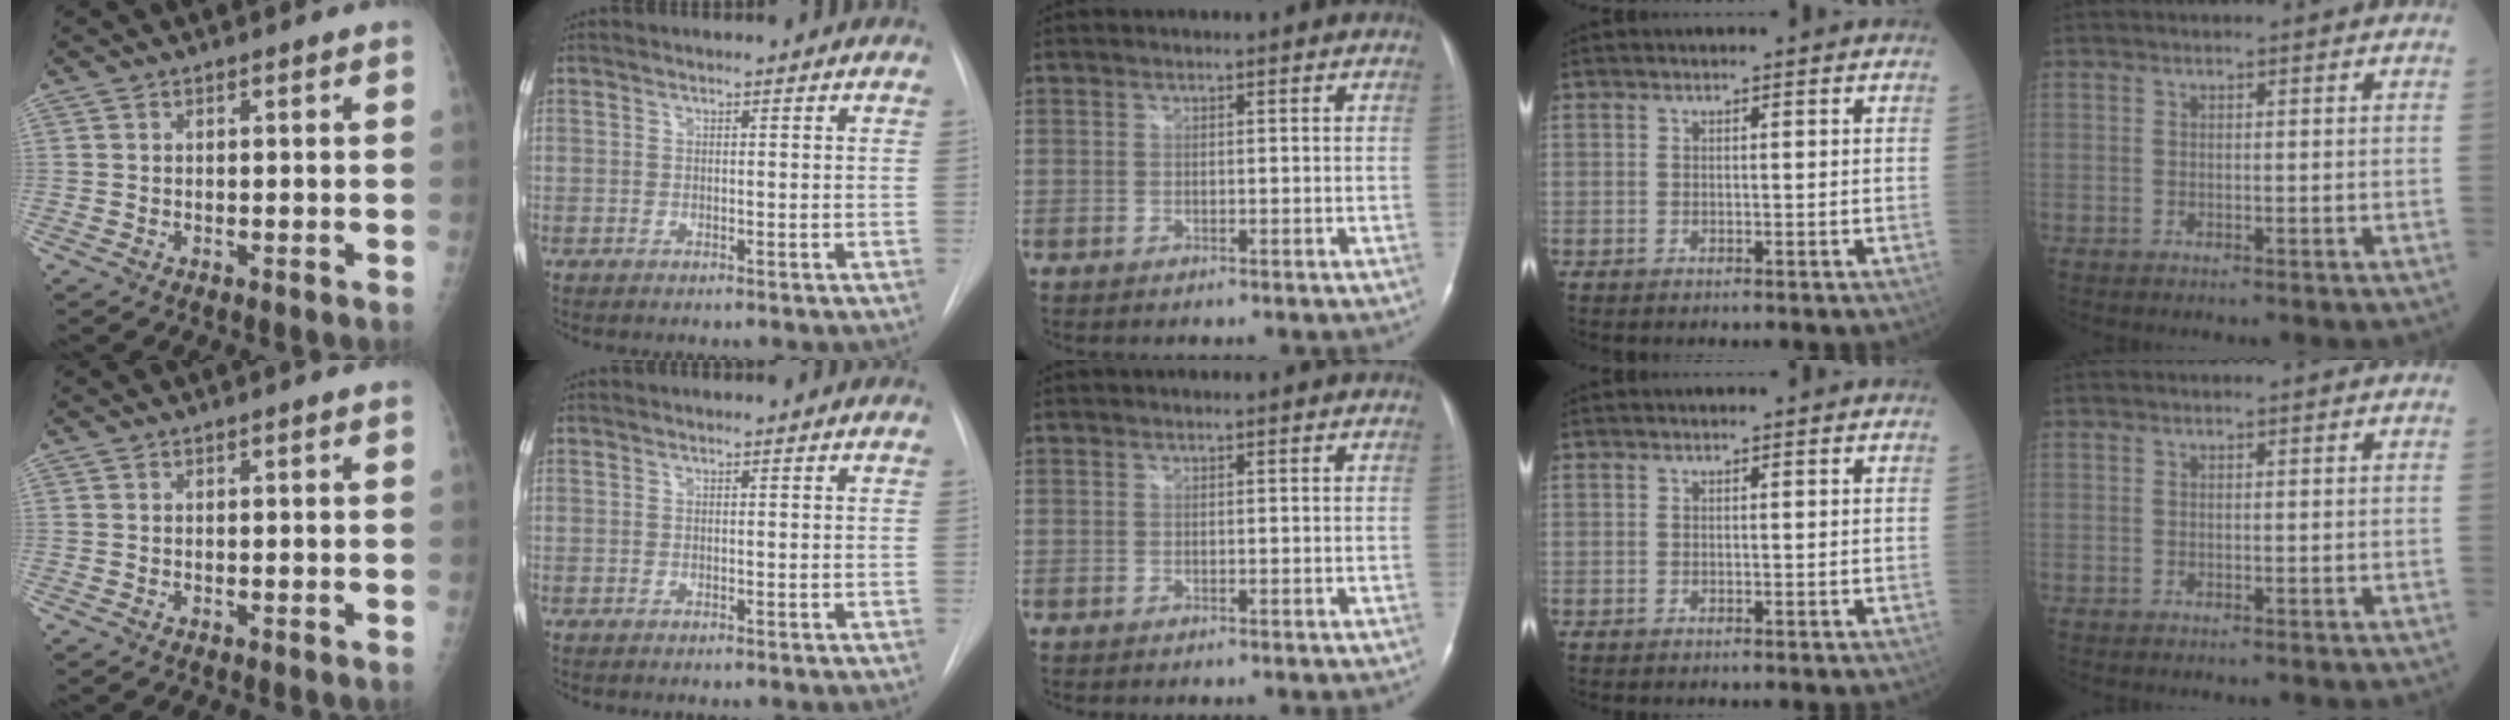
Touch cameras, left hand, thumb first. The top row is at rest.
{}